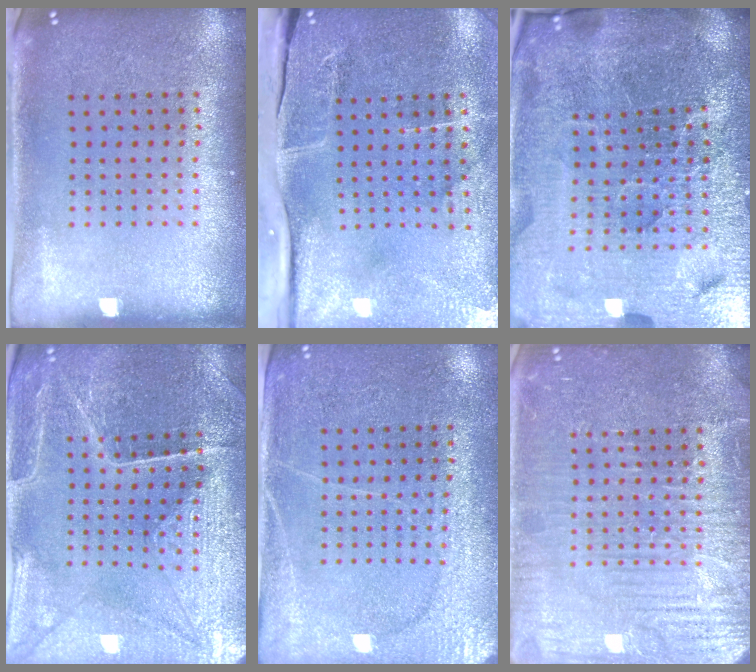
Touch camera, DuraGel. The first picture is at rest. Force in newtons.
{"total": 4.9, "press": 3.9, "slide": 3.0}
{"total": 6.6, "press": 5.8, "slide": 3.1}
{"total": 3.4, "press": 3.4, "slide": 0.3}
{"total": 2.9, "press": 2.7, "slide": 1.1}
{"total": 6.4, "press": 6.3, "slide": 0.8}